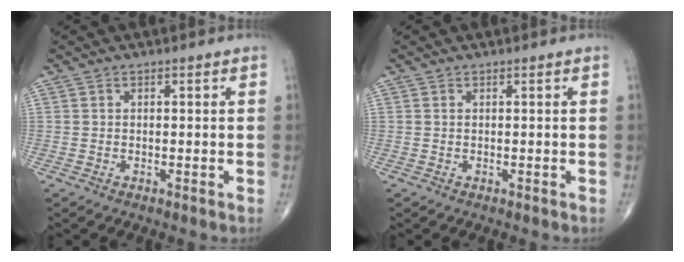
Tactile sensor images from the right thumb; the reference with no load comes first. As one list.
[{"total": 0.0}]